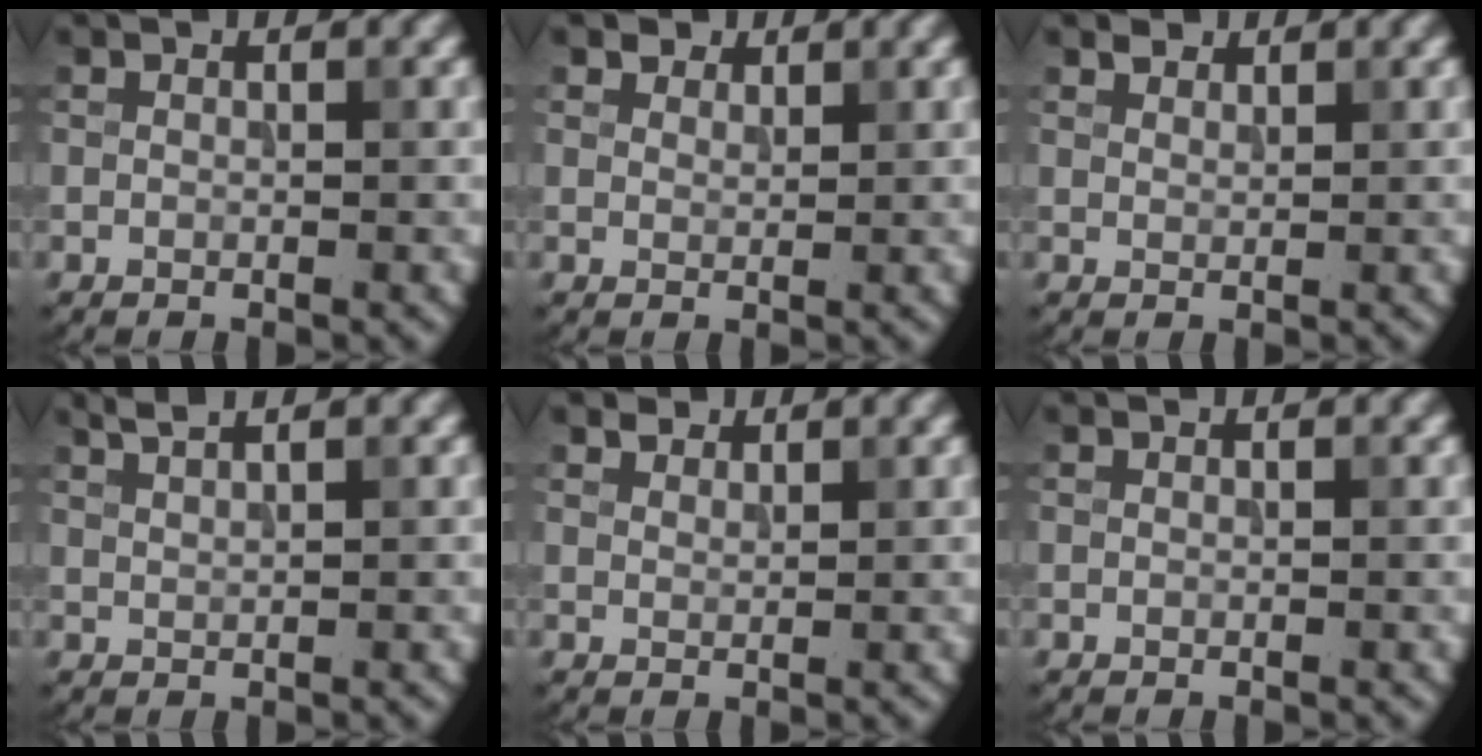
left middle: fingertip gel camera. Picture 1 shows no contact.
{"total": 2.2, "force": [1.7, 1.2, 0.6], "torque": [-0.016, -0.008, 0.027]}
{"total": 1.2, "force": [1.1, 0.5, 0.1], "torque": [-0.004, -0.001, 0.018]}
{"total": 2.0, "force": [1.6, 0.5, 1.2], "torque": [-0.009, 0.004, 0.020]}
{"total": 1.5, "force": [1.4, 0.6, 0.2], "torque": [-0.007, -0.005, 0.026]}
{"total": 0.0}